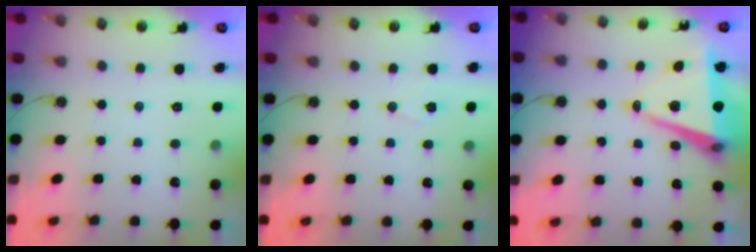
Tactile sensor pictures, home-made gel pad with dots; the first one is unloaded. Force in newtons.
{"total": 6.7, "press": 4.9, "slide": 4.4}
{"total": 10.4, "press": 9.6, "slide": 3.9}